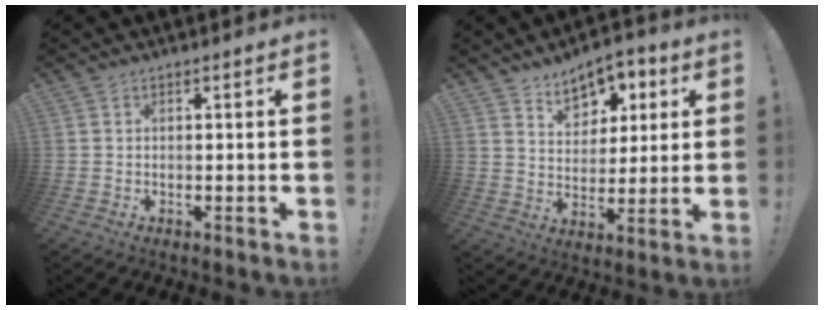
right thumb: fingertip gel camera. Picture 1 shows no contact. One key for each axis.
{"total": 9.7, "fx": 6.5, "fy": 6.2, "fz": 3.7, "tx": -0.051, "ty": -0.043, "tz": 0.122}